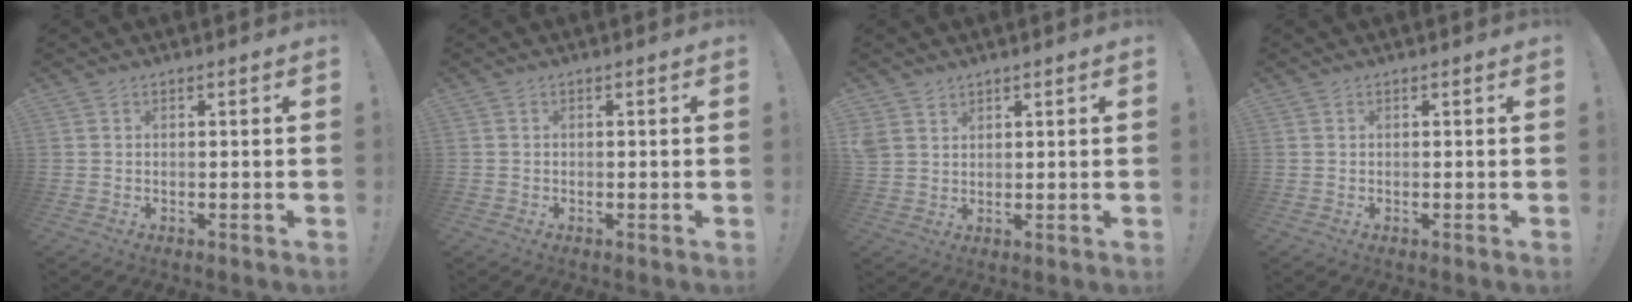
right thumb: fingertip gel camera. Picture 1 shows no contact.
{"total": 0.6, "force": [-0.3, 0.4, -0.1], "torque": [-0.001, 0.002, -0.005]}
{"total": 3.6, "force": [2.5, 2.4, 1.0], "torque": [-0.019, -0.013, 0.050]}
{"total": 0.0}